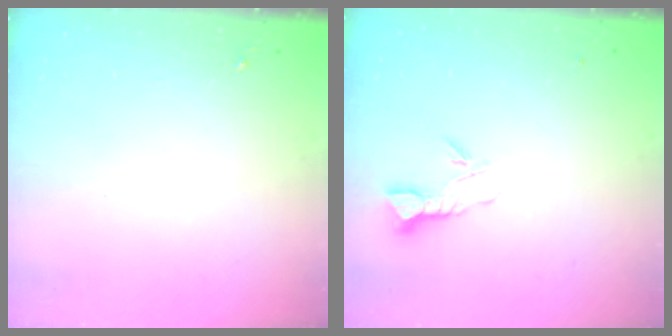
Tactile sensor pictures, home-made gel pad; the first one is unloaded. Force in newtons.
{"total": 3.8, "press": 3.8, "slide": 0.3}